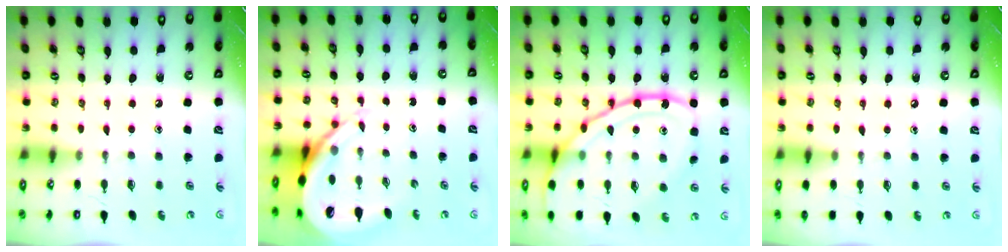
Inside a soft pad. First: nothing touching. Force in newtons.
{"total": 9.0, "press": 8.9, "slide": 1.0}
{"total": 18.1, "press": 18.1, "slide": 1.0}
{"total": 3.1, "press": 3.0, "slide": 0.4}